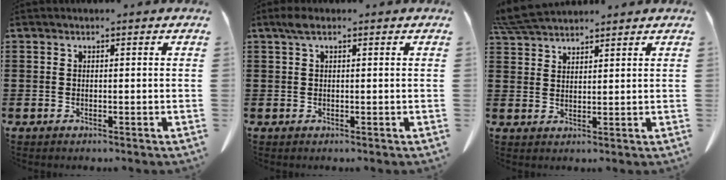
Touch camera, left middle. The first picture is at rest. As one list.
[{"total": 1.7, "force": [0.8, 0.5, 1.4], "torque": [-0.031, 0.003, 0.014]}, {"total": 5.5, "force": [5.2, 0.7, 1.7], "torque": [-0.050, -0.012, 0.099]}]